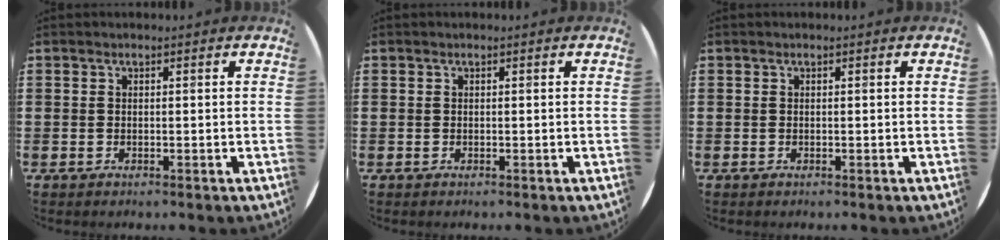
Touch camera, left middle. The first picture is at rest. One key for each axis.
{"total": 0.0}
{"total": 0.0}